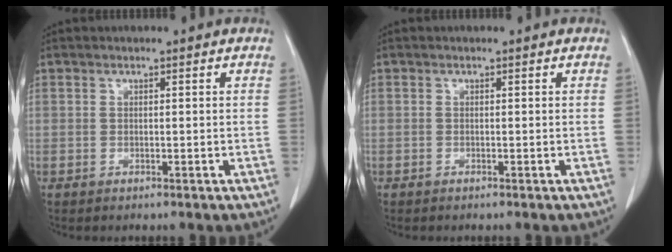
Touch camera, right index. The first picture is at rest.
{"total": 0.0}